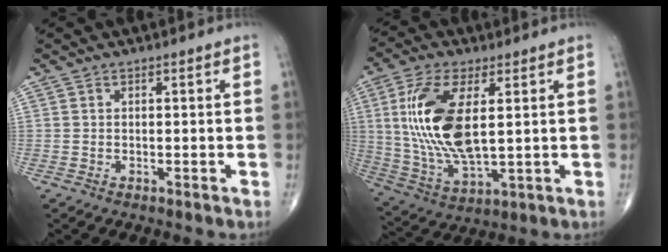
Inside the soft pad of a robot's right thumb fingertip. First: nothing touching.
{"total": 16.5, "force": [3.0, 7.0, 14.6], "torque": [-0.305, -0.016, 0.067]}